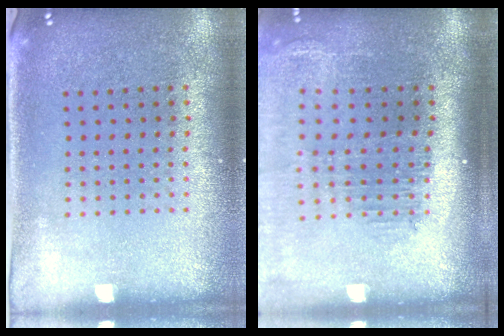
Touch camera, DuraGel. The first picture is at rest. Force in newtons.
{"total": 2.1, "press": 1.7, "slide": 1.2}